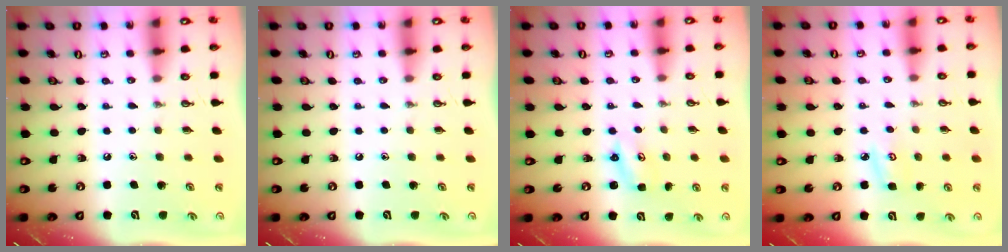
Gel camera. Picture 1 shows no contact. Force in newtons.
{"total": 0.0}
{"total": 2.7, "press": 2.7, "slide": 0.3}
{"total": 4.3, "press": 4.3, "slide": 0.5}